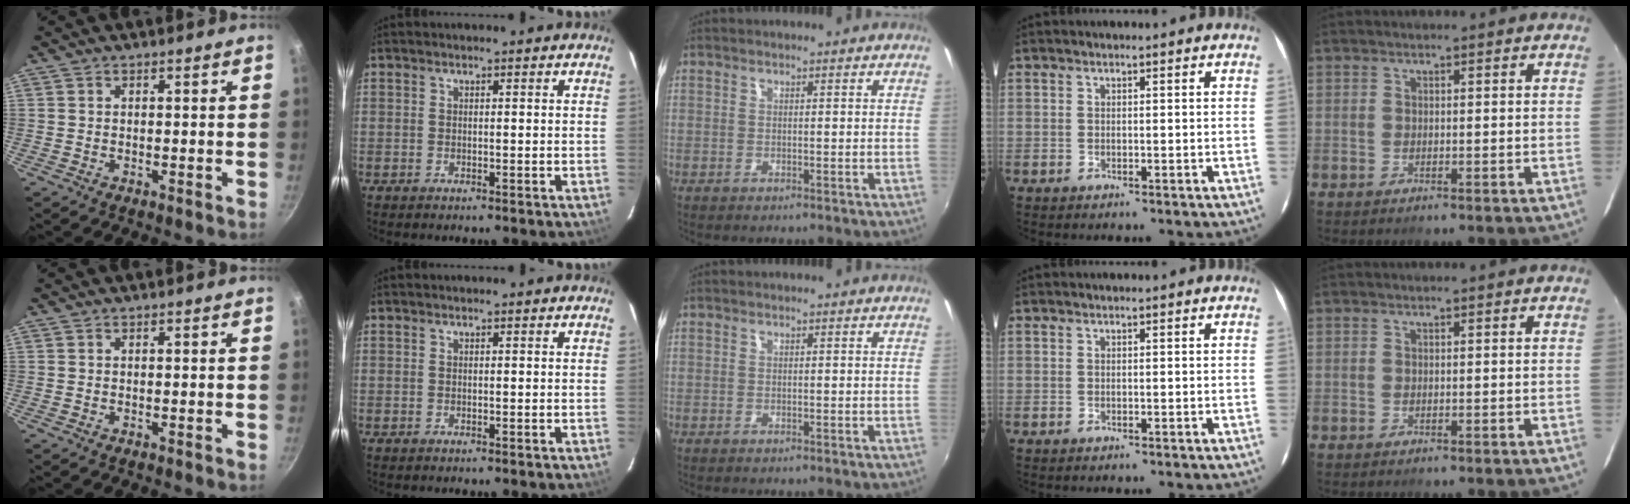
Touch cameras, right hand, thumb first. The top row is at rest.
{}